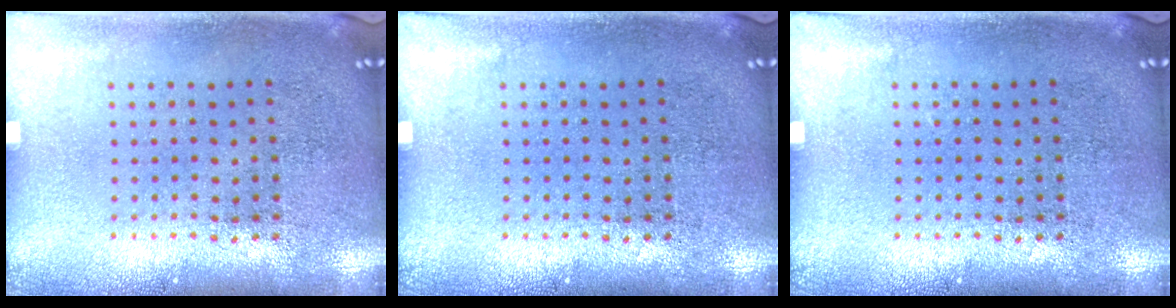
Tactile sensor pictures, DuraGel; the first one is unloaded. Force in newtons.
{"total": 0.0}
{"total": 0.0}